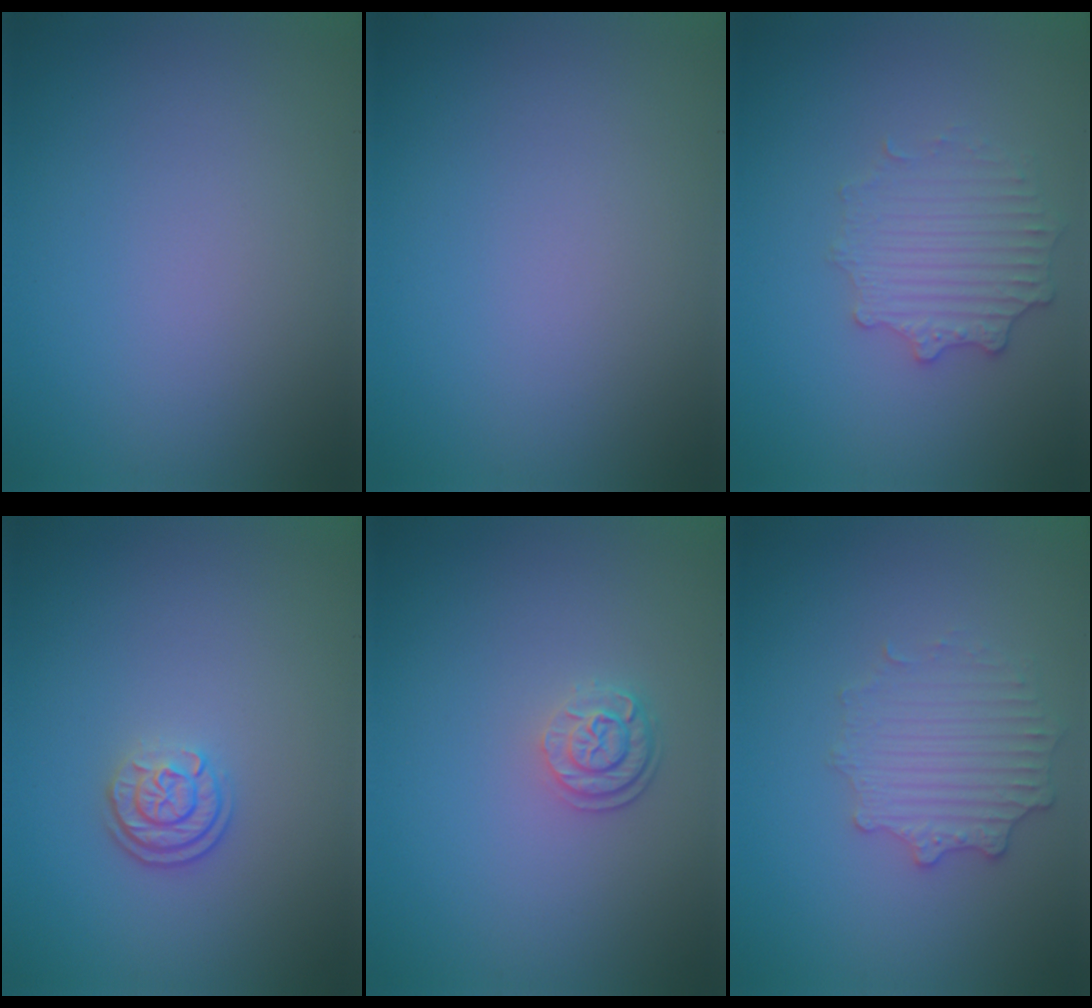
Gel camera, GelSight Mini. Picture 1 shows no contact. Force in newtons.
{"total": 0.0}
{"total": 2.7, "press": 2.6, "slide": 0.8}
{"total": 2.5, "press": 2.0, "slide": 1.5}
{"total": 2.1, "press": 1.8, "slide": 1.2}
{"total": 2.7, "press": 2.6, "slide": 0.8}